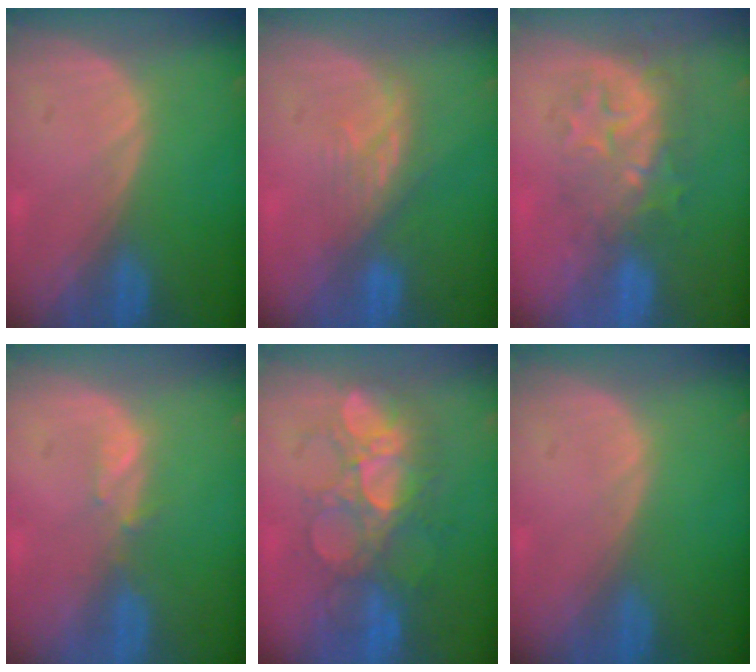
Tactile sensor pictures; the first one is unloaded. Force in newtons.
{"total": 4.3, "press": 4.0, "slide": 1.4}
{"total": 9.0, "press": 8.0, "slide": 4.2}
{"total": 1.5, "press": 1.4, "slide": 0.2}
{"total": 9.0, "press": 8.8, "slide": 1.8}
{"total": 0.0}